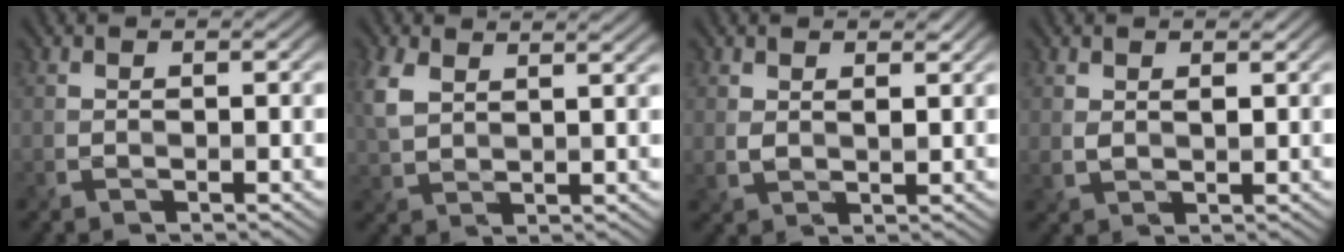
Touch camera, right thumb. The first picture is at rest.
{"total": 5.8, "force": [3.2, 2.8, 4.0], "torque": [-0.116, 0.006, 0.064]}
{"total": 1.9, "force": [1.1, 1.2, 1.0], "torque": [-0.030, -0.006, 0.024]}
{"total": 1.5, "force": [0.8, 1.0, 0.8], "torque": [-0.025, -0.006, 0.020]}